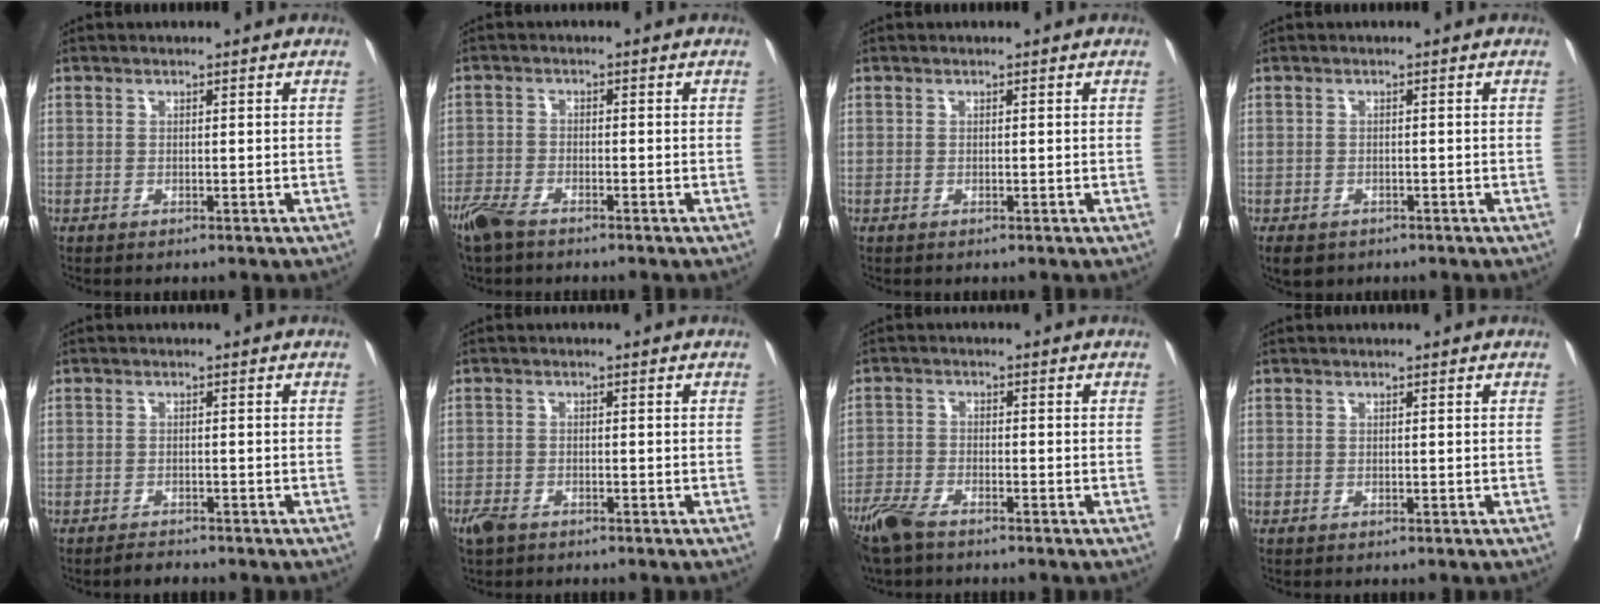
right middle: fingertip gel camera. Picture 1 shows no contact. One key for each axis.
{"total": 4.6, "fx": -3.7, "fy": 1.2, "fz": 2.4, "tx": -0.050, "ty": -0.008, "tz": -0.072}
{"total": 0.0}
{"total": 5.6, "fx": -3.7, "fy": 3.6, "fz": 2.1, "tx": -0.043, "ty": -0.005, "tz": -0.050}
{"total": 1.5, "fx": -1.4, "fy": 0.3, "fz": 0.3, "tx": -0.010, "ty": -0.005, "tz": -0.021}
{"total": 2.7, "fx": -2.0, "fy": 1.4, "fz": 1.1, "tx": -0.025, "ty": -0.002, "tz": -0.034}
{"total": 5.8, "fx": -4.7, "fy": 1.5, "fz": 3.1, "tx": -0.065, "ty": -0.012, "tz": -0.092}
{"total": 0.0}